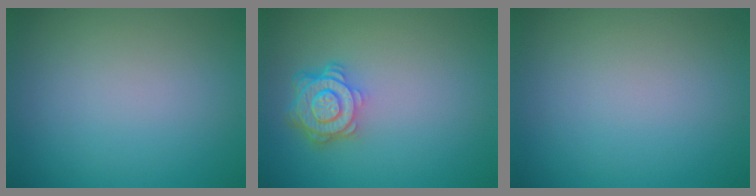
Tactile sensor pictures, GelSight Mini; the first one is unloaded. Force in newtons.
{"total": 4.5, "press": 3.5, "slide": 2.9}
{"total": 0.0}